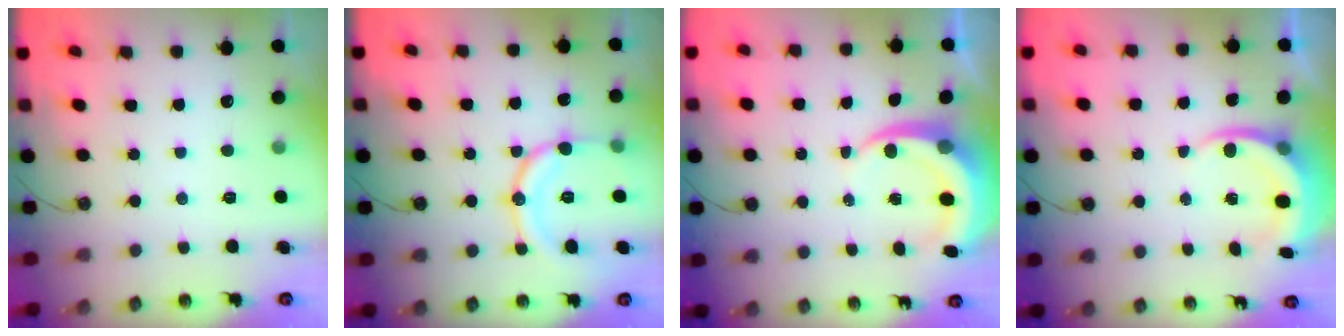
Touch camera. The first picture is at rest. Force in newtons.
{"total": 14.3, "press": 14.2, "slide": 1.0}
{"total": 7.1, "press": 7.1, "slide": 0.9}
{"total": 6.2, "press": 6.1, "slide": 1.3}